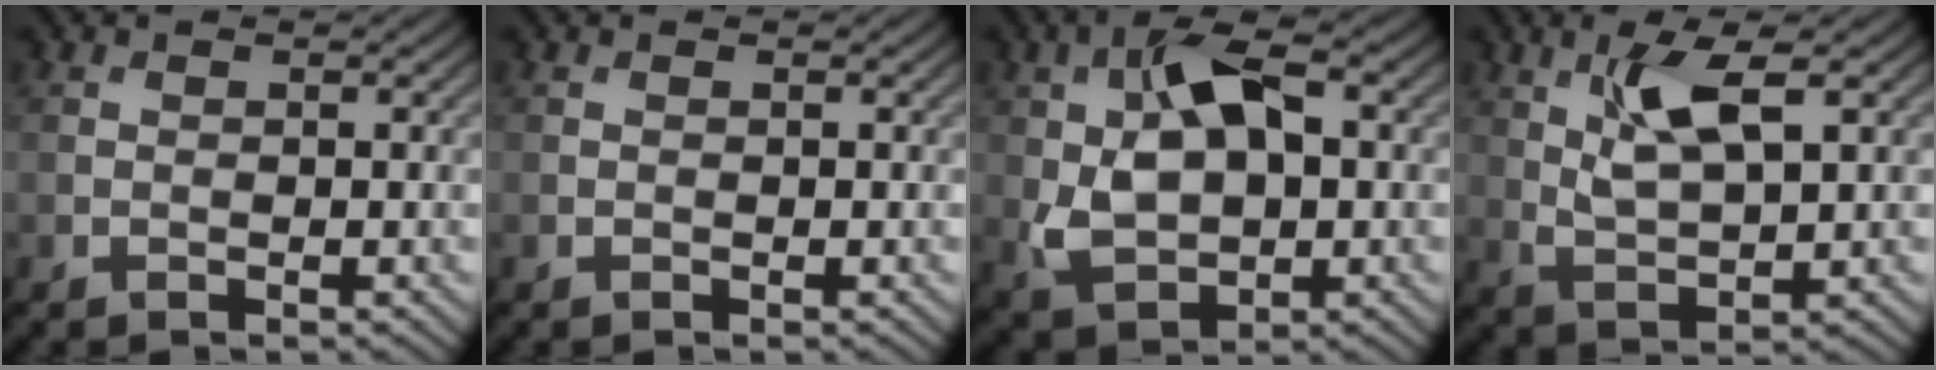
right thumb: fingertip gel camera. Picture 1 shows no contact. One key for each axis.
{"total": 0.0}
{"total": 10.2, "fx": 1.0, "fy": 6.1, "fz": 8.1, "tx": -0.172, "ty": -0.001, "tz": 0.015}
{"total": 6.6, "fx": 2.5, "fy": 2.2, "fz": 5.7, "tx": -0.122, "ty": -0.004, "tz": 0.051}